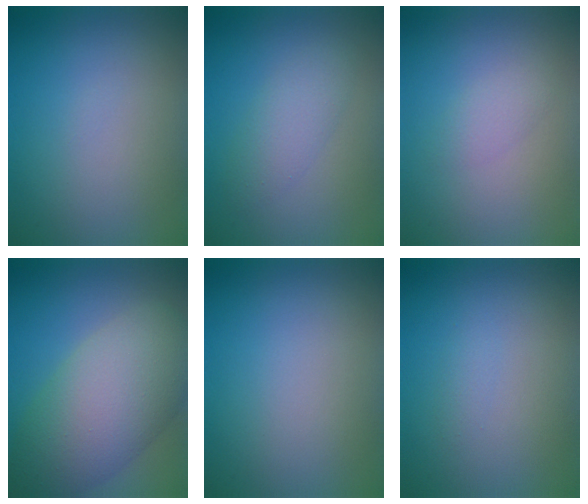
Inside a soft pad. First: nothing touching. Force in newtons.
{"total": 2.7, "press": 2.7, "slide": 0.0}
{"total": 1.3, "press": 1.3, "slide": 0.1}
{"total": 10.4, "press": 10.4, "slide": 0.6}
{"total": 0.0}
{"total": 0.6, "press": 0.6, "slide": 0.0}